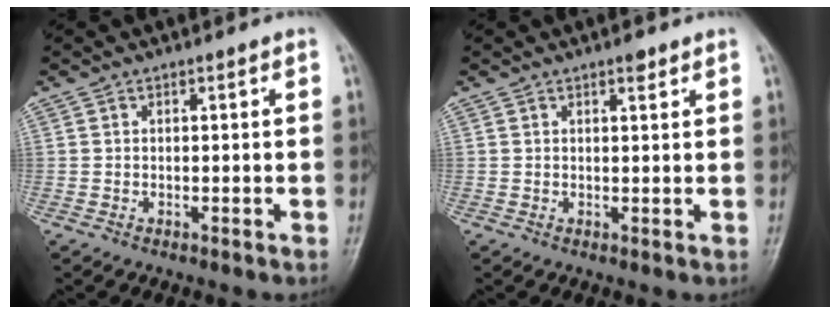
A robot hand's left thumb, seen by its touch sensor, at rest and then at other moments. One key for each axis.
{"total": 1.2, "fx": 0.8, "fy": 0.5, "fz": 0.7, "tx": -0.005, "ty": -0.002, "tz": 0.008}